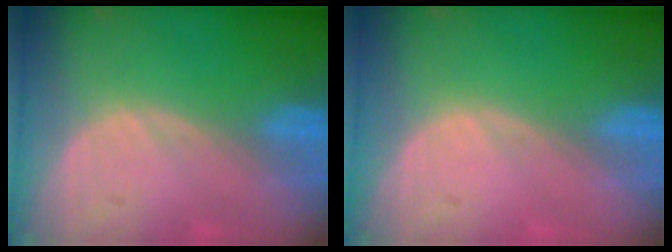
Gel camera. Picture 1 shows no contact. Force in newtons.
{"total": 0.0}